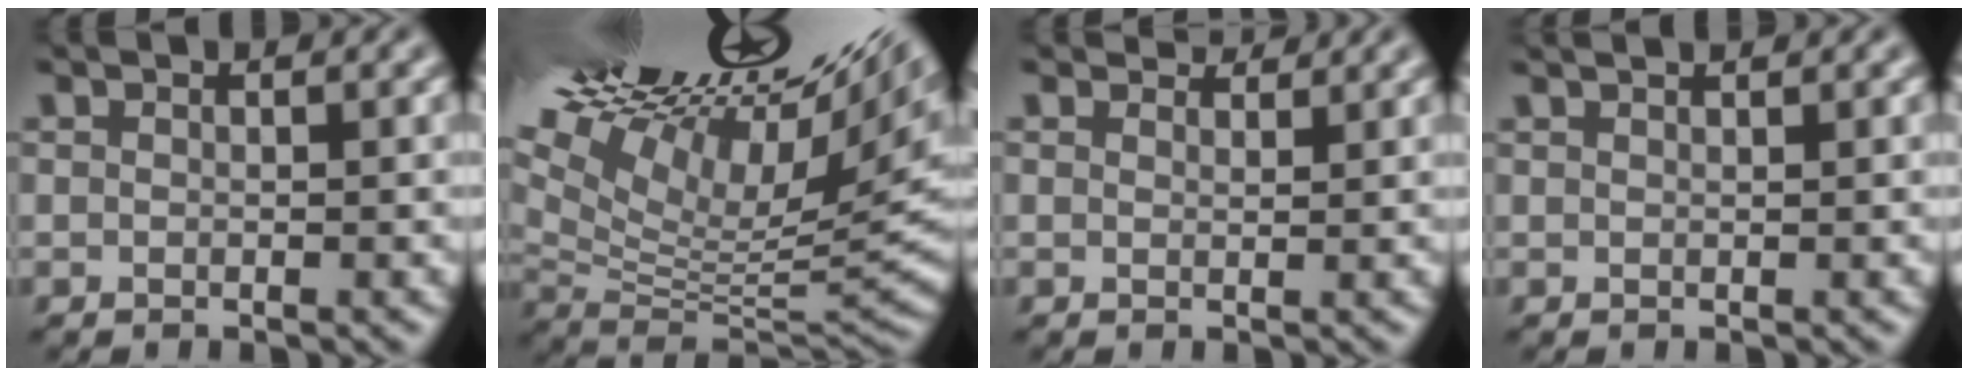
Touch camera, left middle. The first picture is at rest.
{"total": 19.2, "force": [11.5, 5.2, 14.4], "torque": [-0.231, 0.033, 0.201]}
{"total": 2.2, "force": [2.0, 0.6, 0.6], "torque": [-0.016, 0.001, 0.025]}
{"total": 2.0, "force": [1.5, 0.7, 1.1], "torque": [-0.005, 0.003, -0.002]}